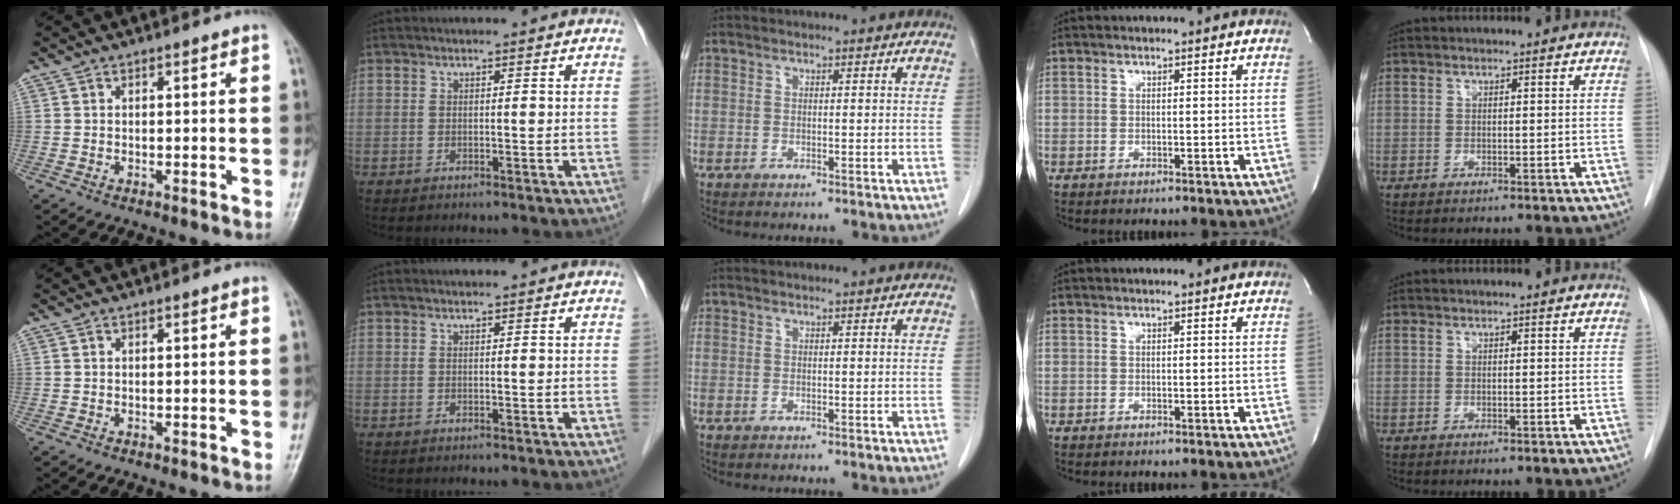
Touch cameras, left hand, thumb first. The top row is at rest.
{}